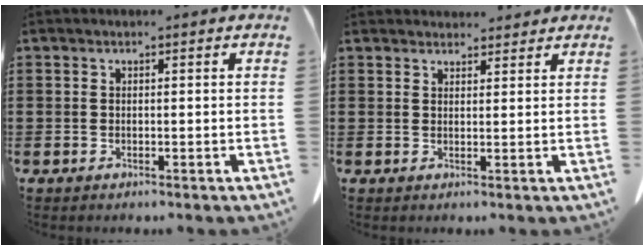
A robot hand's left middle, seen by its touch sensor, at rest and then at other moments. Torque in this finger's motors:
{"motor_torque": [0.13, -0.13, 0.22, 0.05]}